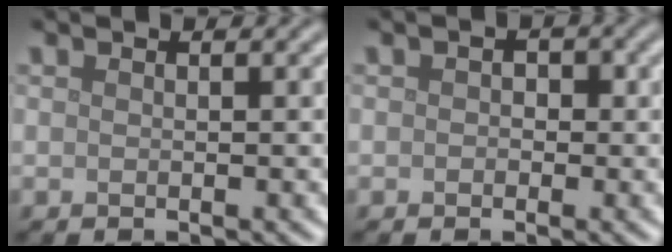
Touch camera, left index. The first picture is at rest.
{"total": 1.0, "force": [0.0, 0.9, 0.5], "torque": [-0.005, -0.004, -0.004]}